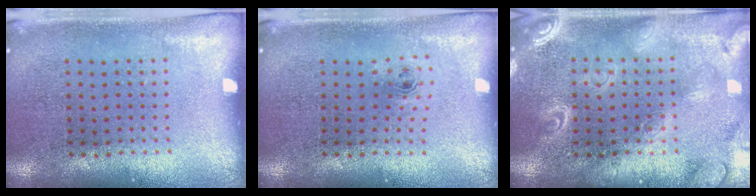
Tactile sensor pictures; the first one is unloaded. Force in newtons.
{"total": 0.7, "press": 0.3, "slide": 0.7}
{"total": 3.4, "press": 3.4, "slide": 0.4}